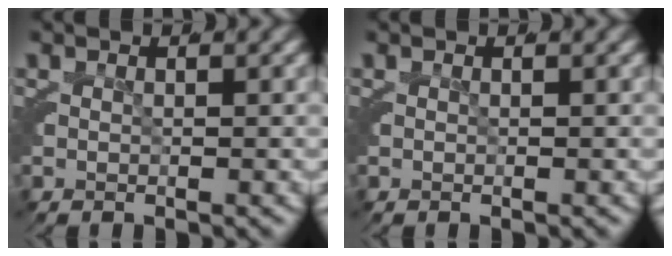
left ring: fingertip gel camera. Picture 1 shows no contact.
{"total": 0.0}